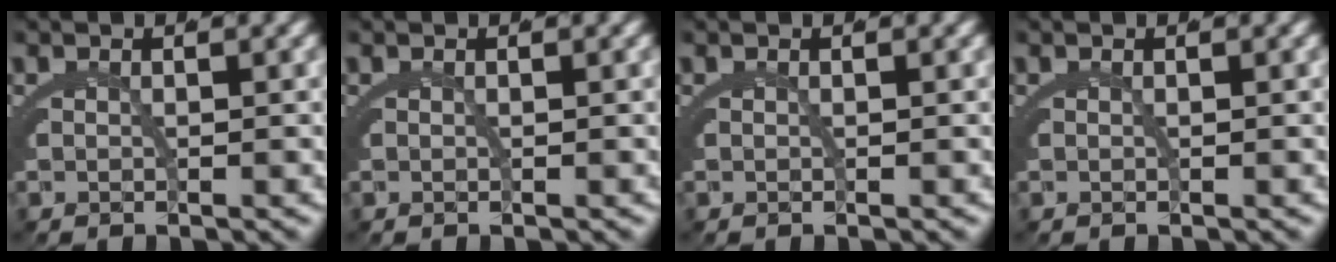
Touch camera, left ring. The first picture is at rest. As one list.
[{"total": 0.0}, {"total": 0.0}, {"total": 0.0}]